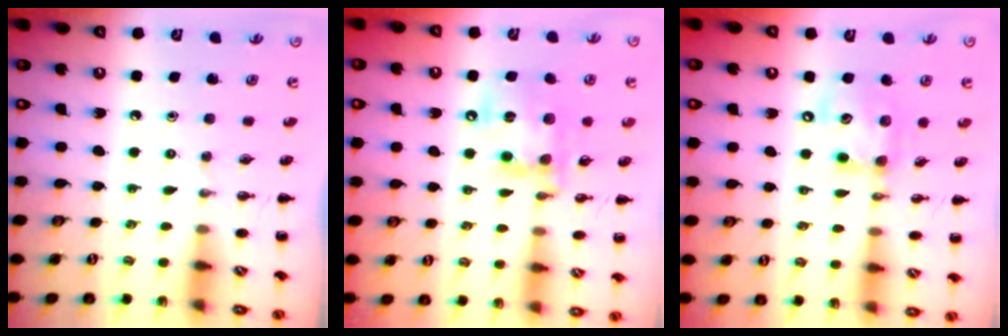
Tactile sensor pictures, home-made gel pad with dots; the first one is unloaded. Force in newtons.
{"total": 15.6, "press": 15.5, "slide": 2.2}
{"total": 11.9, "press": 11.8, "slide": 1.6}